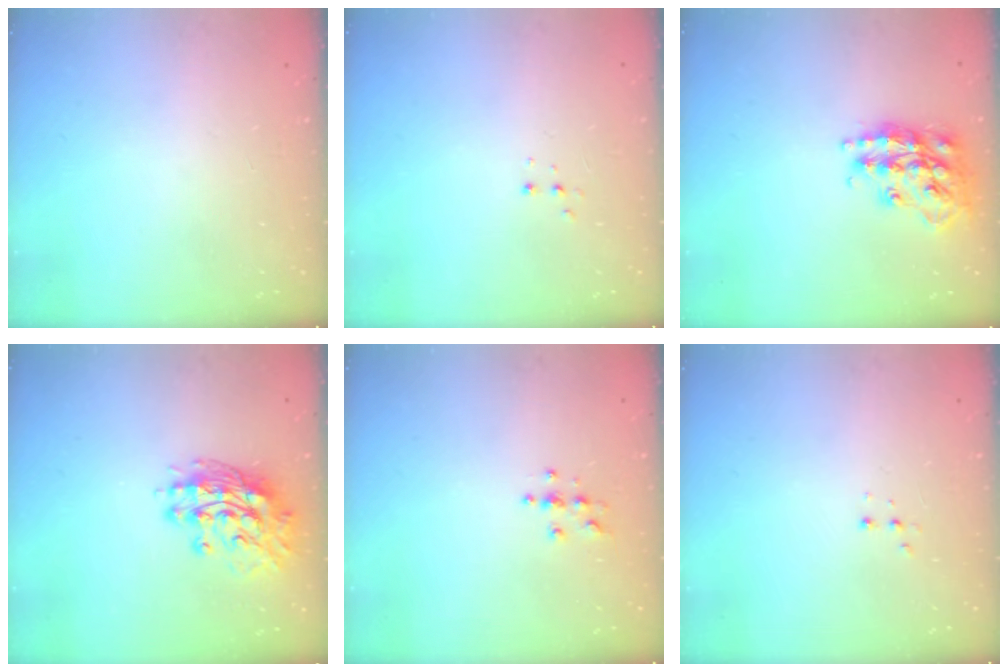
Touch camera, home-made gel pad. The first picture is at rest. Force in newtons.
{"total": 2.7, "press": 2.7, "slide": 0.5}
{"total": 18.4, "press": 18.4, "slide": 1.2}
{"total": 13.6, "press": 13.5, "slide": 1.1}
{"total": 3.9, "press": 3.8, "slide": 0.4}
{"total": 3.0, "press": 2.9, "slide": 0.7}